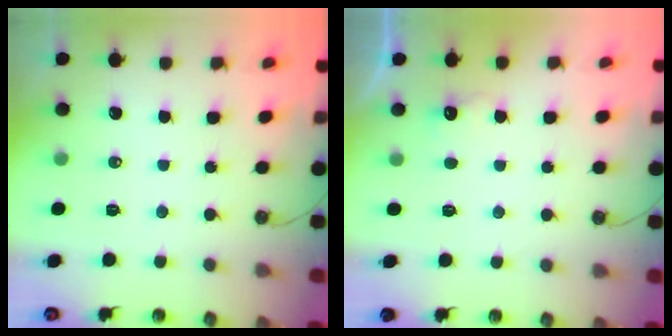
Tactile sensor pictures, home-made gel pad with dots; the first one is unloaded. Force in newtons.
{"total": 5.4, "press": 5.4, "slide": 0.8}